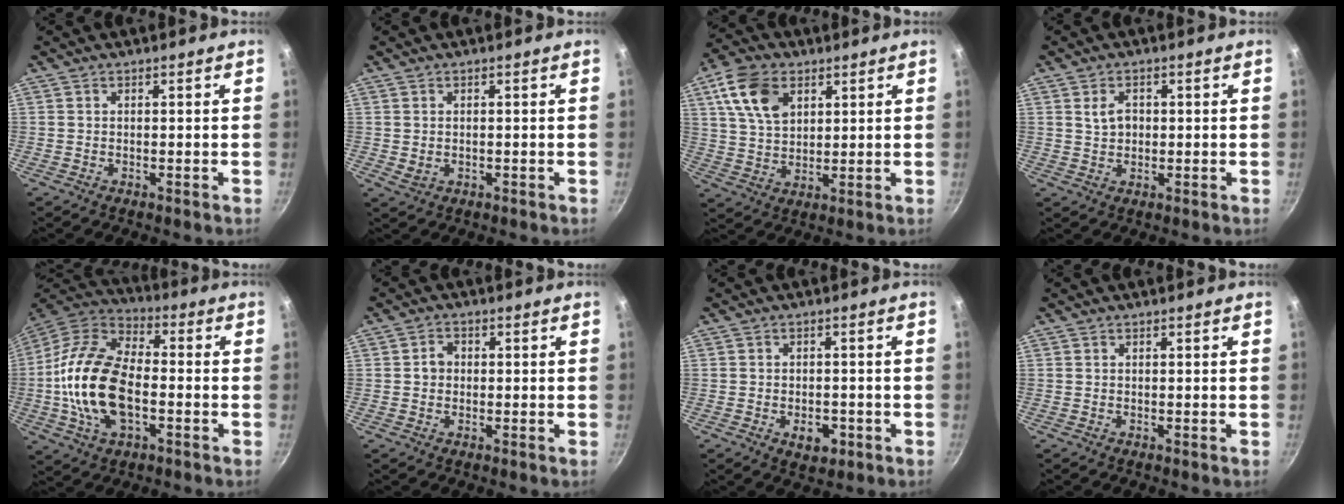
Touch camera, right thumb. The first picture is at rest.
{"total": 1.9, "force": [0.1, 1.4, 1.2], "torque": [-0.021, -0.004, 0.004]}
{"total": 11.5, "force": [4.7, 7.5, 7.4], "torque": [-0.122, -0.007, 0.090]}
{"total": 3.6, "force": [0.6, 2.7, 2.3], "torque": [-0.027, 0.002, 0.014]}
{"total": 19.5, "force": [-2.8, 11.1, 15.8], "torque": [-0.290, 0.035, -0.063]}
{"total": 2.8, "force": [0.0, 2.4, 1.4], "torque": [-0.011, 0.006, -0.002]}
{"total": 4.7, "force": [-1.8, 3.1, 3.0], "torque": [-0.030, 0.011, -0.019]}
{"total": 0.0}